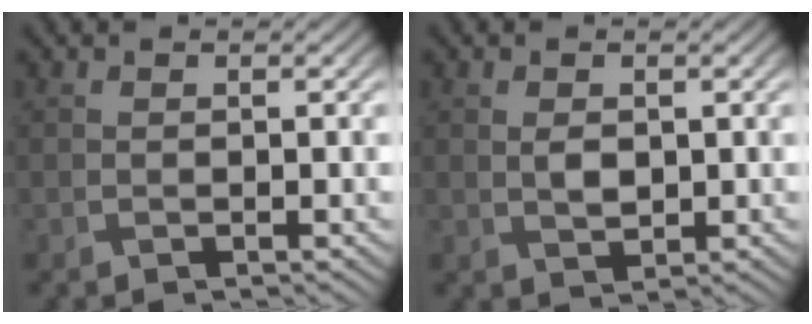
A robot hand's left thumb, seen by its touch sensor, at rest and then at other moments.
{"total": 2.1, "force": [0.3, 1.4, 1.5], "torque": [-0.036, -0.003, 0.009]}